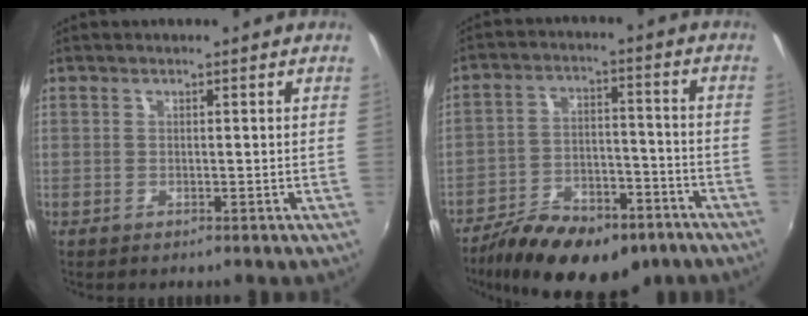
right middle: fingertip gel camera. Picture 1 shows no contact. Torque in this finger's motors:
{"motor_torque": [0.98, -1.16, 0.22, 0.06]}